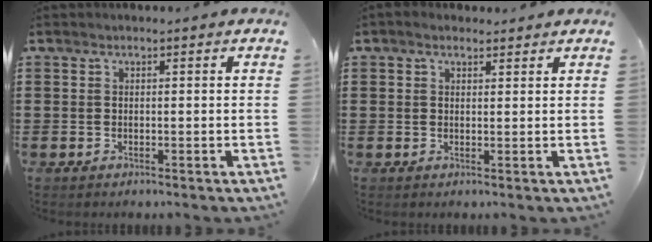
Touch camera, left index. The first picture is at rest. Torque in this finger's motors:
{"motor_torque": [2.14, 0.00, 0.26, 0.08]}